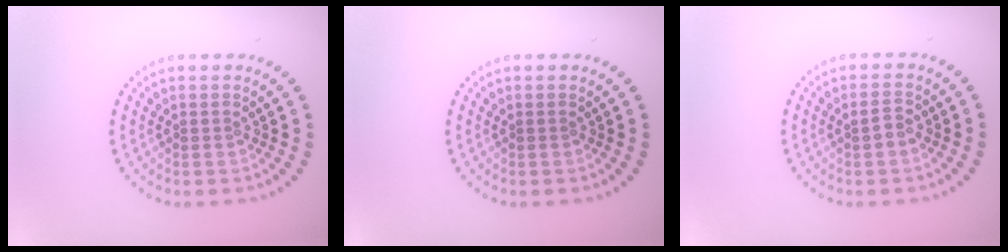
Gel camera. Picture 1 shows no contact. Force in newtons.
{"total": 0.0}
{"total": 1.5, "press": 1.4, "slide": 0.4}